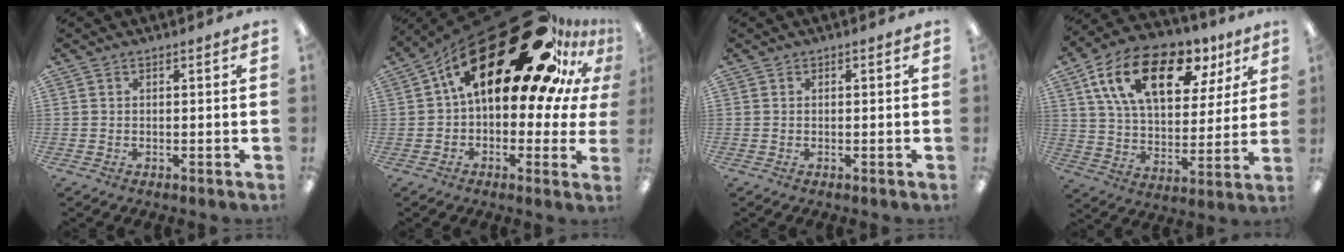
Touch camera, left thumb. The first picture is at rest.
{"total": 33.5, "force": [16.6, 16.3, 24.1], "torque": [-0.342, -0.113, 0.308]}
{"total": 0.0}
{"total": 20.9, "force": [11.0, 11.1, 14.0], "torque": [-0.239, -0.032, 0.188]}